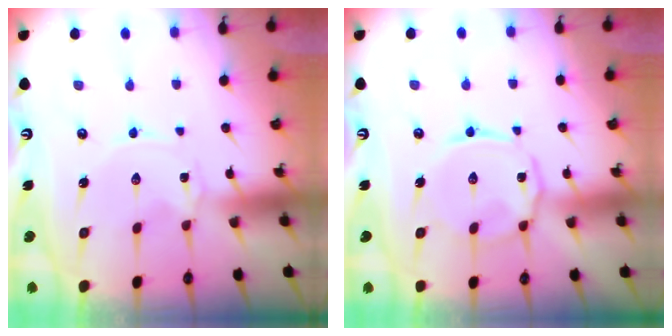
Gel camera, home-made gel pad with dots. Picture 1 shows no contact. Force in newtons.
{"total": 7.2, "press": 7.2, "slide": 0.6}